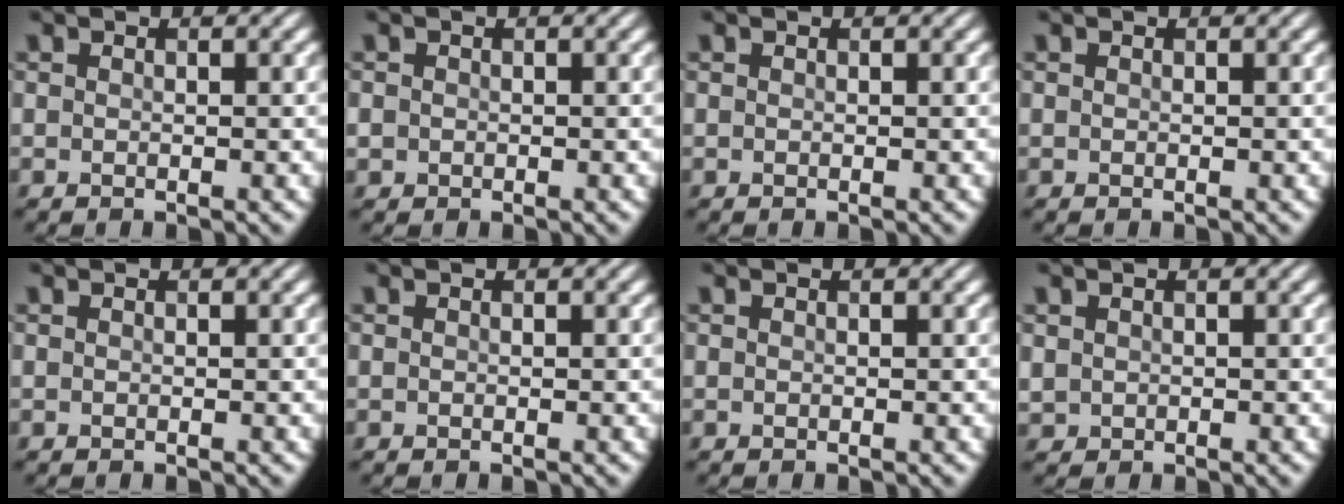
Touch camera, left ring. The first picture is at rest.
{"total": 0.8, "force": [-0.1, 0.8, 0.2], "torque": [-0.001, -0.003, -0.004]}
{"total": 0.0}
{"total": 0.0}
{"total": 0.0}
{"total": 0.0}
{"total": 0.0}
{"total": 0.8, "force": [0.3, 0.7, 0.2], "torque": [-0.003, -0.001, 0.007]}